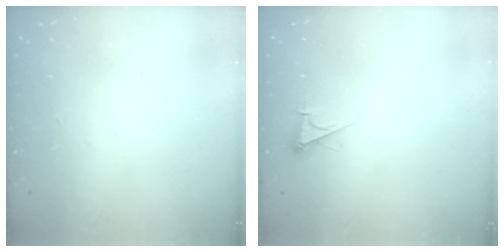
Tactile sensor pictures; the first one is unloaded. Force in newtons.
{"total": 3.4, "press": 3.4, "slide": 0.4}